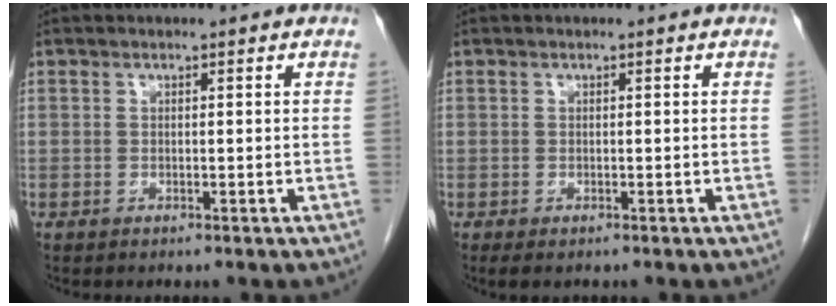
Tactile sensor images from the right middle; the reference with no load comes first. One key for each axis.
{"total": 0.9, "fx": -0.6, "fy": 0.3, "fz": 0.5, "tx": -0.007, "ty": -0.003, "tz": -0.005}